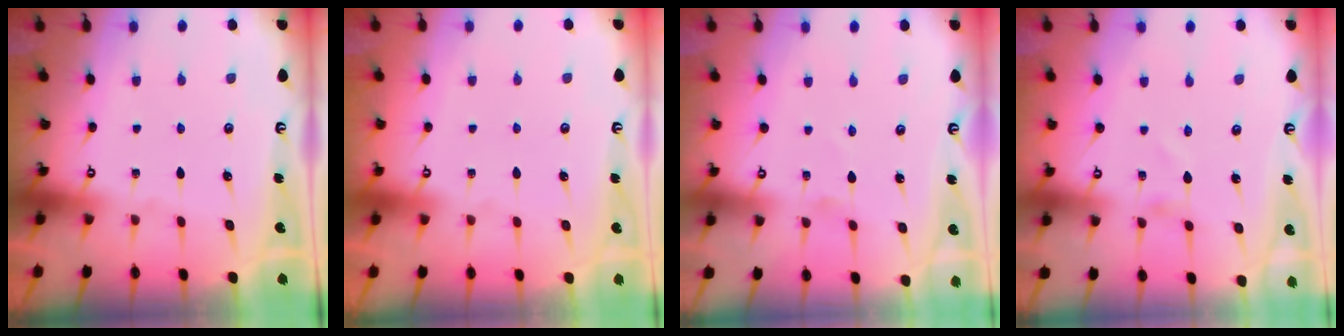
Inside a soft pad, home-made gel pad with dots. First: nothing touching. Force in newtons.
{"total": 1.8, "press": 1.7, "slide": 0.1}
{"total": 0.0}
{"total": 0.0}